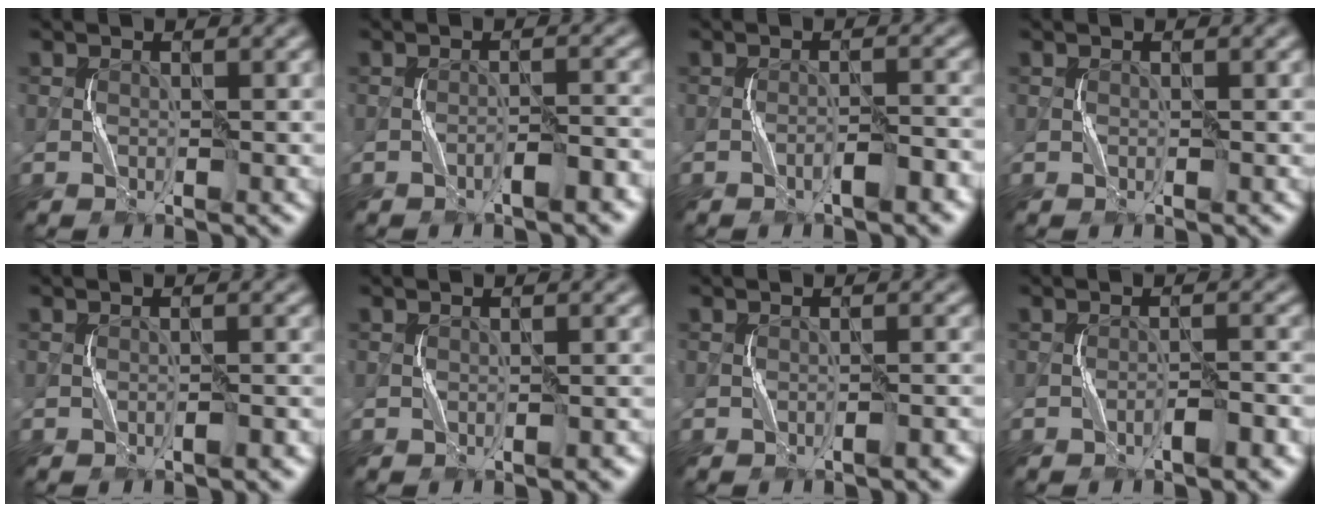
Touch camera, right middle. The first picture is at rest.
{"total": 2.3, "force": [-1.5, 0.3, 1.7], "torque": [-0.025, 0.011, -0.026]}
{"total": 2.4, "force": [-1.5, 0.4, 1.9], "torque": [-0.032, 0.011, -0.025]}
{"total": 0.0}
{"total": 0.9, "force": [-0.7, 0.1, 0.6], "torque": [-0.009, 0.006, -0.010]}
{"total": 0.7, "force": [-0.6, 0.1, 0.4], "torque": [-0.007, 0.006, -0.006]}
{"total": 1.2, "force": [-0.9, 0.1, 0.7], "torque": [-0.009, 0.008, -0.014]}
{"total": 2.1, "force": [-1.3, 0.3, 1.5], "torque": [-0.024, 0.010, -0.023]}